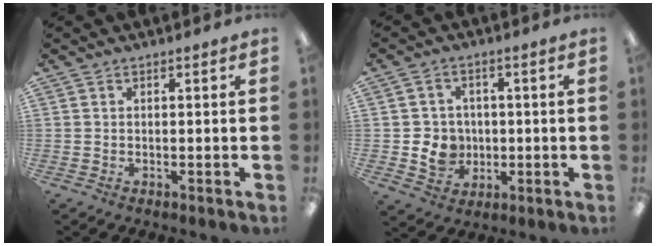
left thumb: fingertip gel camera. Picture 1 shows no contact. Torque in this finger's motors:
{"motor_torque": [-0.02, 0.03, 0.10, -0.11, 0.00]}